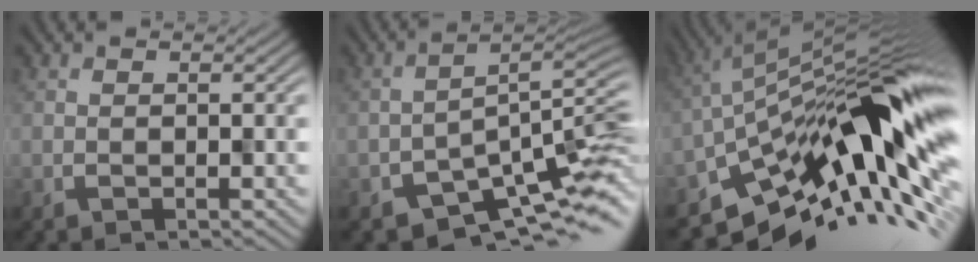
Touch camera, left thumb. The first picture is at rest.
{"total": 6.8, "force": [-4.5, 2.1, 4.7], "torque": [-0.069, -0.017, -0.074]}
{"total": 14.0, "force": [-4.1, 4.9, 12.5], "torque": [-0.191, 0.009, -0.092]}